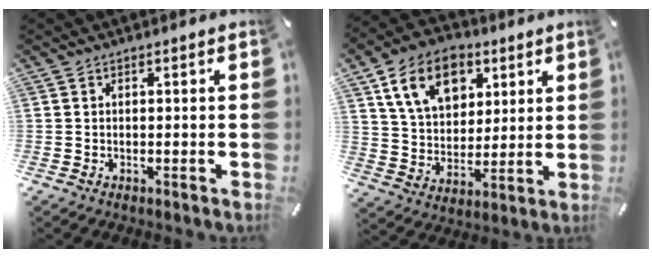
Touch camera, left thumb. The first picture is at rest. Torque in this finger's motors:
{"motor_torque": [2.18, 2.18, 1.39, -1.39, 0.17]}